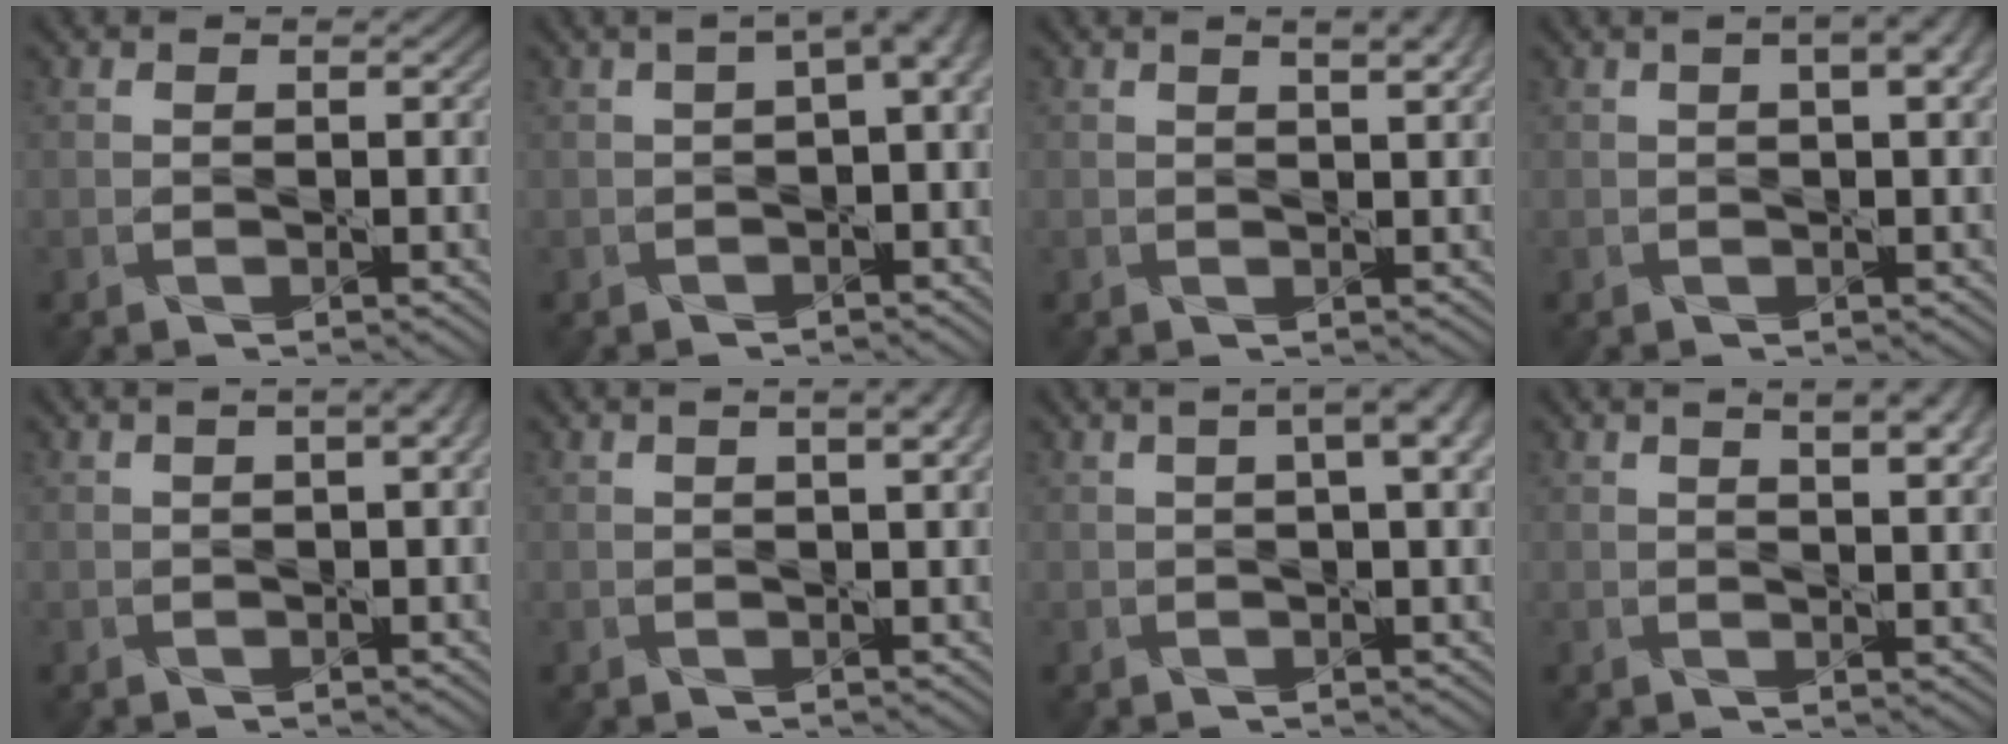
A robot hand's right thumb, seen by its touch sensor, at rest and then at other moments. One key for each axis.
{"total": 4.9, "fx": 0.5, "fy": 1.5, "fz": 4.6, "tx": -0.060, "ty": 0.012, "tz": 0.010}
{"total": 3.7, "fx": 2.0, "fy": 0.9, "fz": 3.0, "tx": -0.039, "ty": 0.005, "tz": 0.017}
{"total": 4.9, "fx": 1.9, "fy": 1.5, "fz": 4.3, "tx": -0.052, "ty": 0.008, "tz": 0.014}
{"total": 4.2, "fx": 1.2, "fy": 1.6, "fz": 3.7, "tx": -0.042, "ty": 0.017, "tz": 0.001}
{"total": 3.1, "fx": 1.2, "fy": 0.9, "fz": 2.8, "tx": -0.030, "ty": 0.004, "tz": 0.003}
{"total": 5.2, "fx": 1.5, "fy": 1.4, "fz": 4.8, "tx": -0.058, "ty": 0.018, "tz": 0.013}
{"total": 6.3, "fx": 3.2, "fy": 1.9, "fz": 5.0, "tx": -0.060, "ty": 0.011, "tz": 0.034}